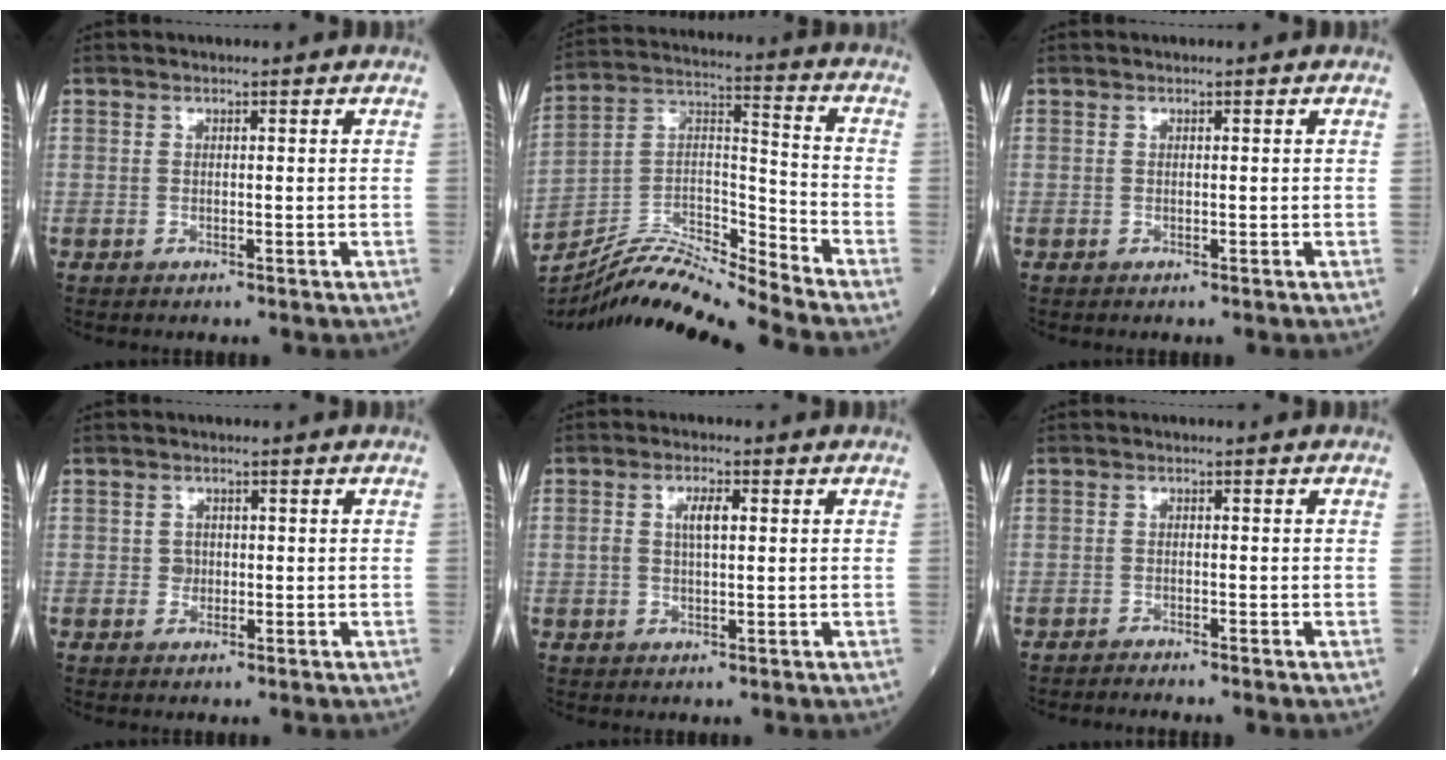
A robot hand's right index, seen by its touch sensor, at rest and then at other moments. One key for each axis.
{"total": 13.9, "fx": -13.3, "fy": -1.4, "fz": 3.9, "tx": -0.067, "ty": 0.035, "tz": -0.247}
{"total": 0.0}
{"total": 1.3, "fx": -0.1, "fy": 1.2, "fz": 0.5, "tx": -0.006, "ty": 0.003, "tz": 0.000}
{"total": 3.3, "fx": 0.7, "fy": 1.1, "fz": 3.1, "tx": -0.061, "ty": 0.008, "tz": 0.013}
{"total": 1.6, "fx": -1.6, "fy": -0.4, "fz": 0.1, "tx": -0.003, "ty": -0.002, "tz": -0.028}